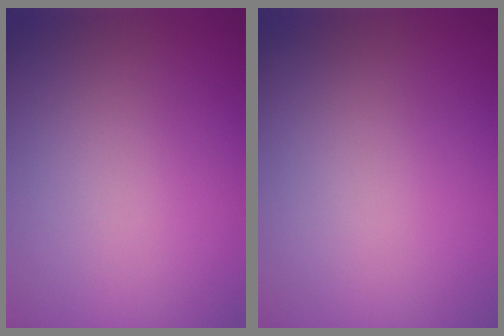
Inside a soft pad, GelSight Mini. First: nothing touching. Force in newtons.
{"total": 0.0}